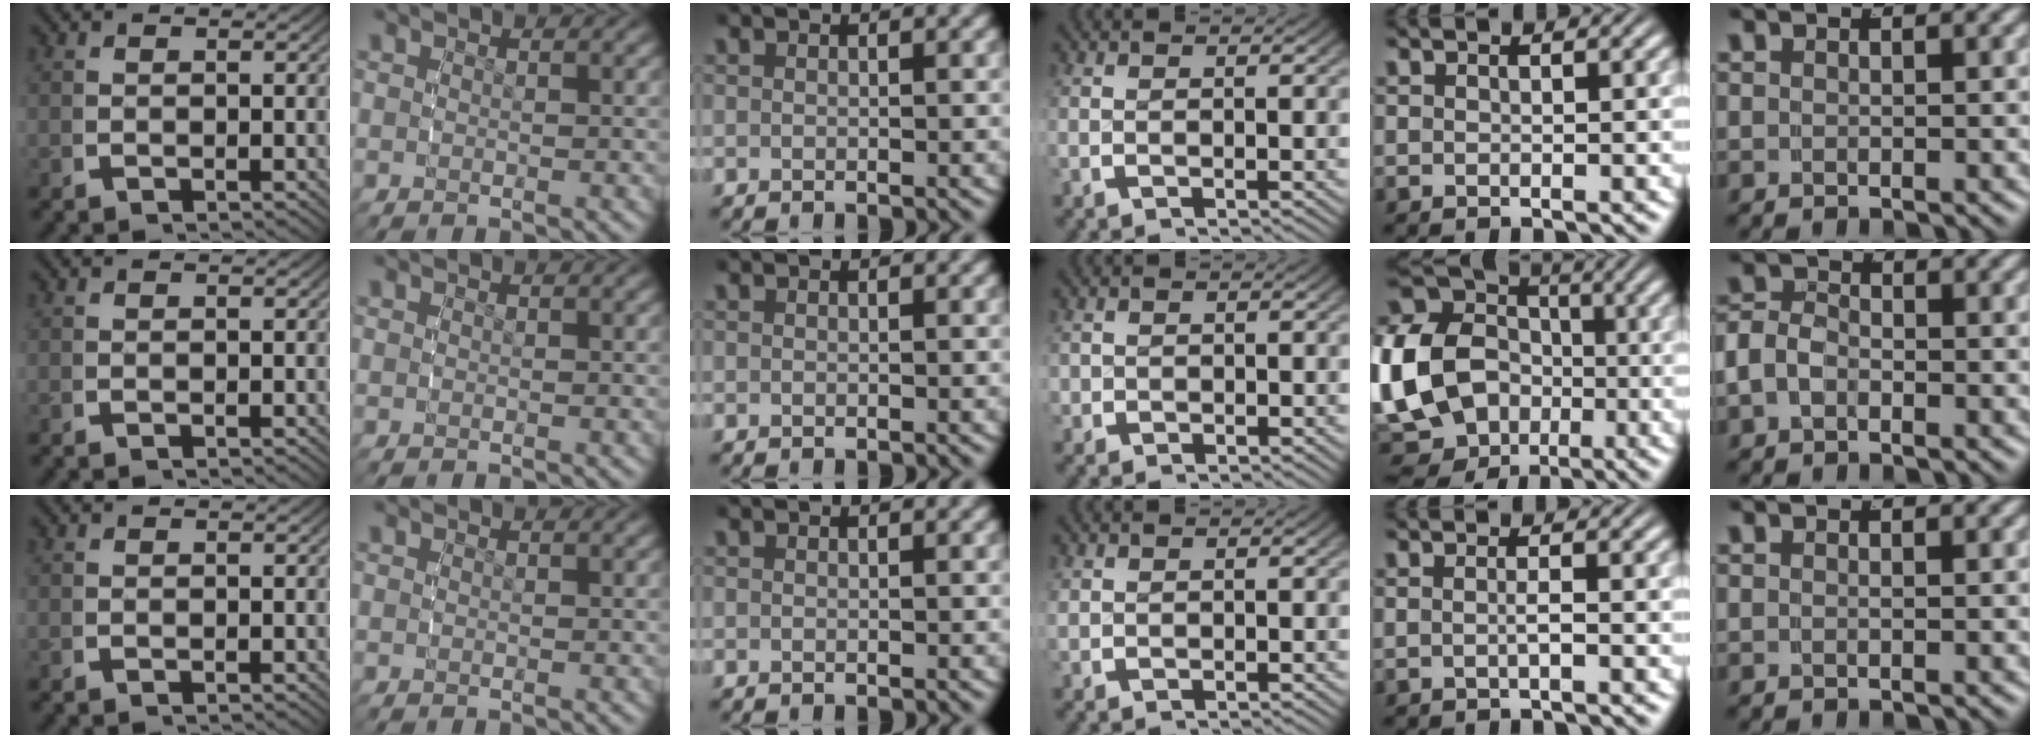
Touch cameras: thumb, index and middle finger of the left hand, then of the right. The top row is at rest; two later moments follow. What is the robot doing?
{"motion": "grasp_and_lifting", "object": "small bumper sticker"}